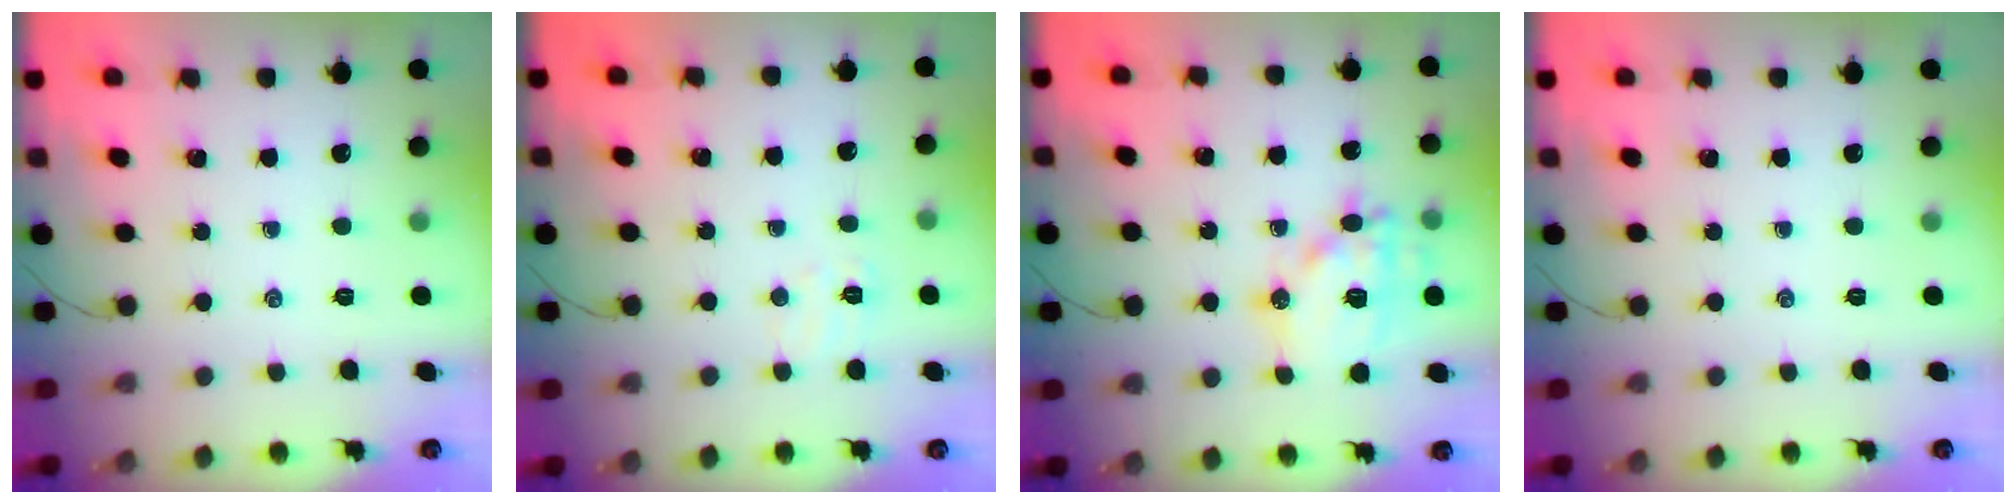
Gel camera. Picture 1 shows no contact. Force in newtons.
{"total": 4.3, "press": 4.2, "slide": 1.0}
{"total": 15.6, "press": 15.5, "slide": 2.1}
{"total": 0.0}